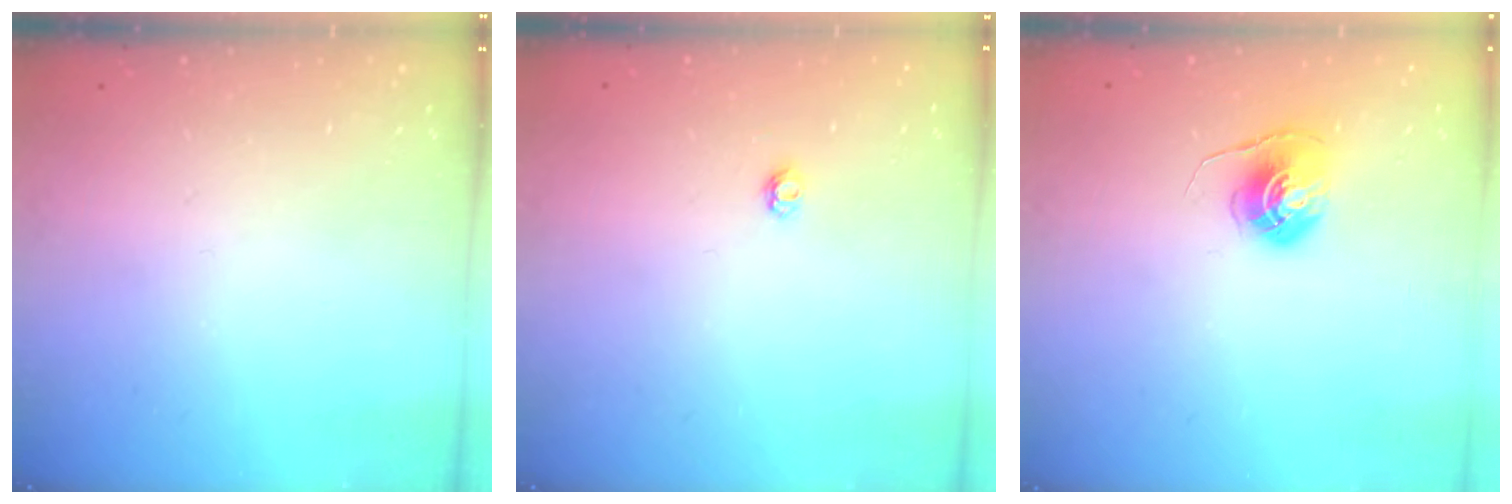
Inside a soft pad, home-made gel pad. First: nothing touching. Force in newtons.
{"total": 2.9, "press": 2.9, "slide": 0.4}
{"total": 6.0, "press": 6.0, "slide": 0.4}